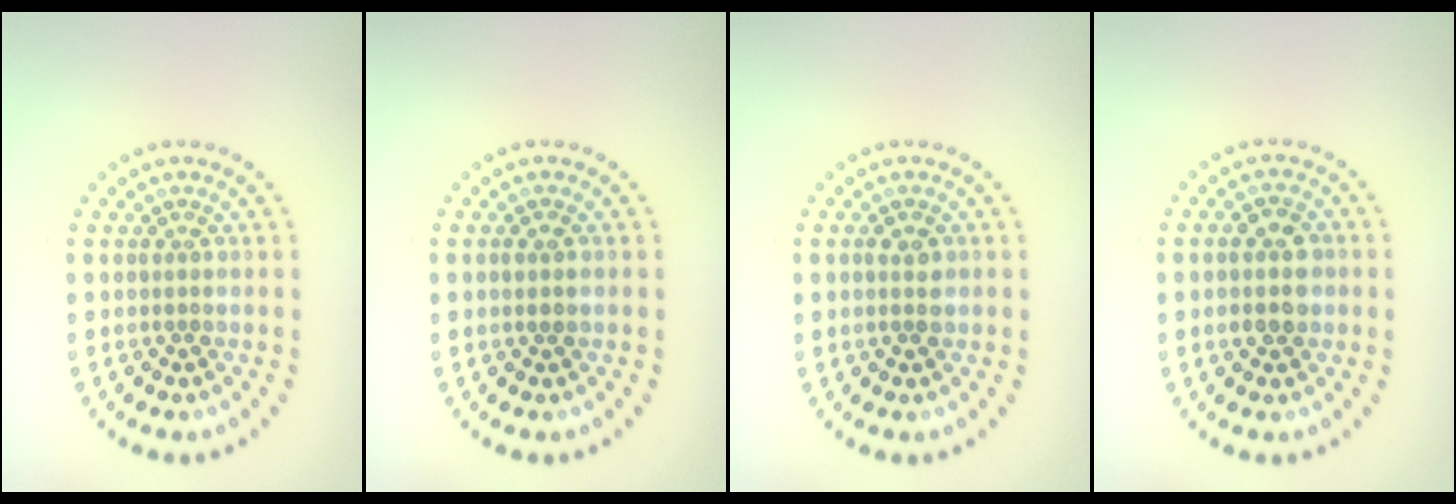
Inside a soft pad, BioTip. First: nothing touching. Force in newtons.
{"total": 1.0, "press": 0.9, "slide": 0.3}
{"total": 1.4, "press": 1.4, "slide": 0.3}
{"total": 3.1, "press": 3.1, "slide": 0.2}